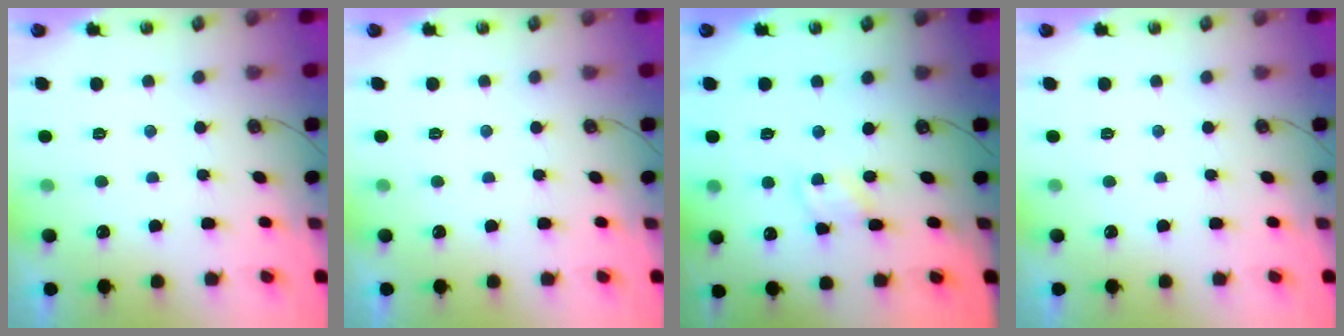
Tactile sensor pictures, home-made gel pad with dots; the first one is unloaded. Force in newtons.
{"total": 0.0}
{"total": 2.3, "press": 2.3, "slide": 0.4}
{"total": 0.0}